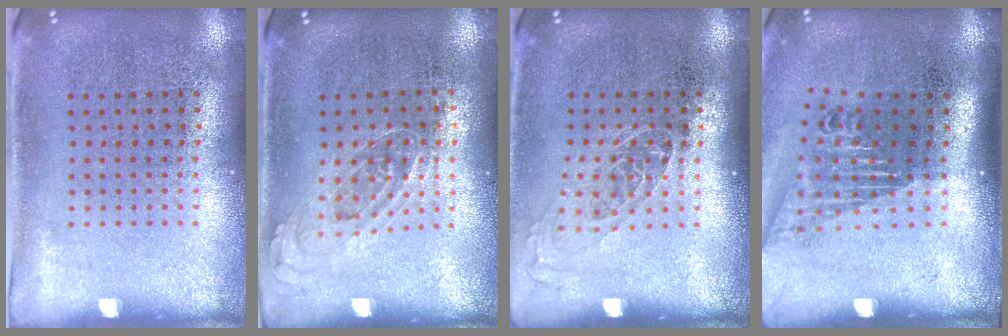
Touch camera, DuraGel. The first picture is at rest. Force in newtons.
{"total": 0.8, "press": 0.7, "slide": 0.5}
{"total": 1.0, "press": 0.9, "slide": 0.5}
{"total": 1.7, "press": 1.3, "slide": 1.2}